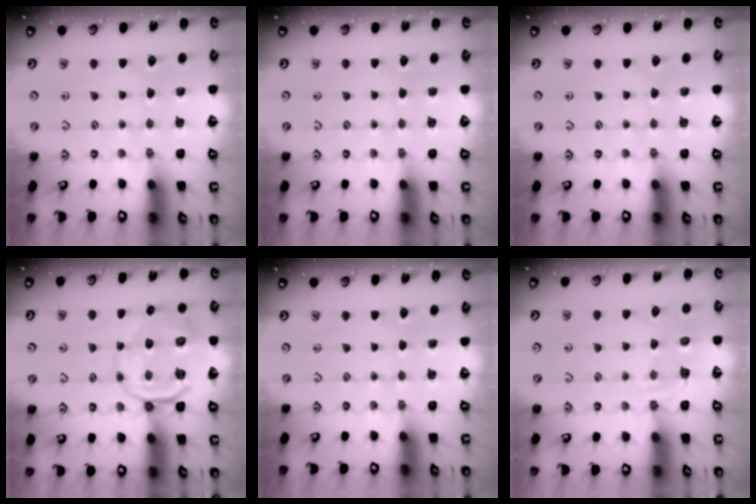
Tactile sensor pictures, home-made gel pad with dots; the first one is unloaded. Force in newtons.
{"total": 0.0}
{"total": 0.0}
{"total": 9.3, "press": 8.9, "slide": 2.4}
{"total": 0.0}
{"total": 4.6, "press": 4.3, "slide": 1.6}